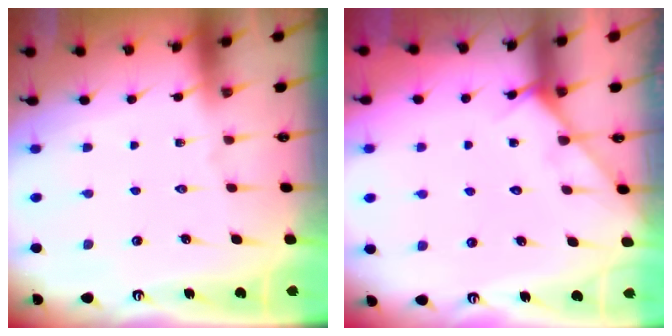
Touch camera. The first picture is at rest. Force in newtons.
{"total": 4.8, "press": 4.8, "slide": 0.5}